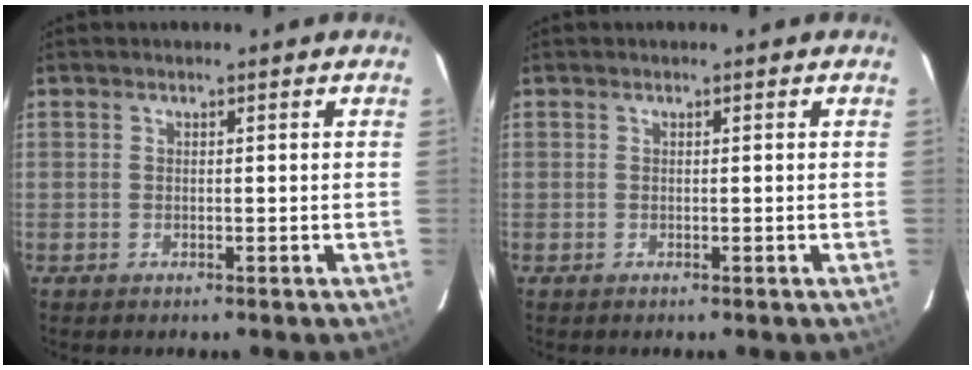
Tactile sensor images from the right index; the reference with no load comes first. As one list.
[{"total": 0.0}]